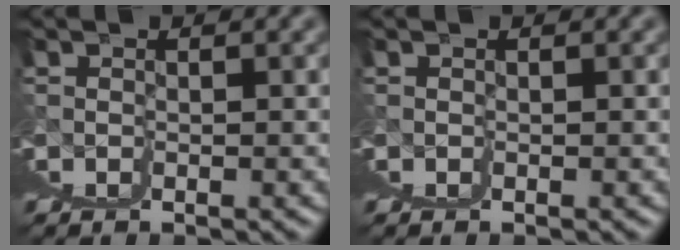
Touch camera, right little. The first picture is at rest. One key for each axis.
{"total": 0.0}